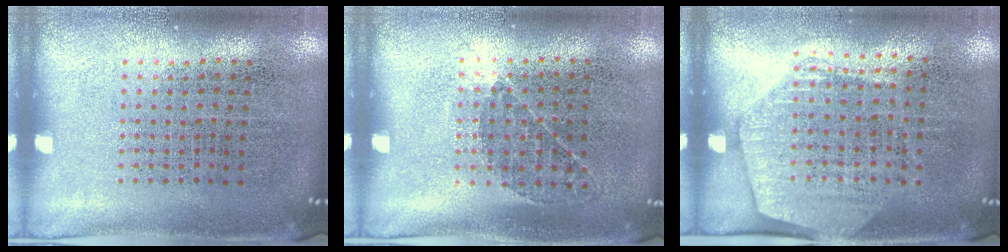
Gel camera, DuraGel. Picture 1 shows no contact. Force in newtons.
{"total": 0.9, "press": 0.6, "slide": 0.7}
{"total": 1.6, "press": 1.4, "slide": 0.8}